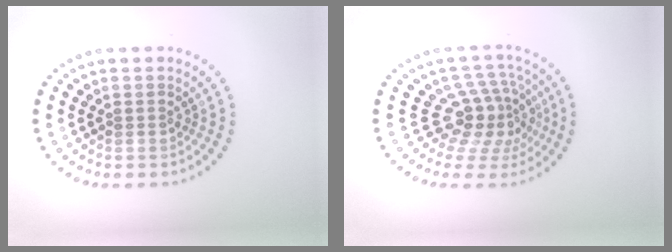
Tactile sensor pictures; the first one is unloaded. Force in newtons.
{"total": 4.3, "press": 3.1, "slide": 3.0}